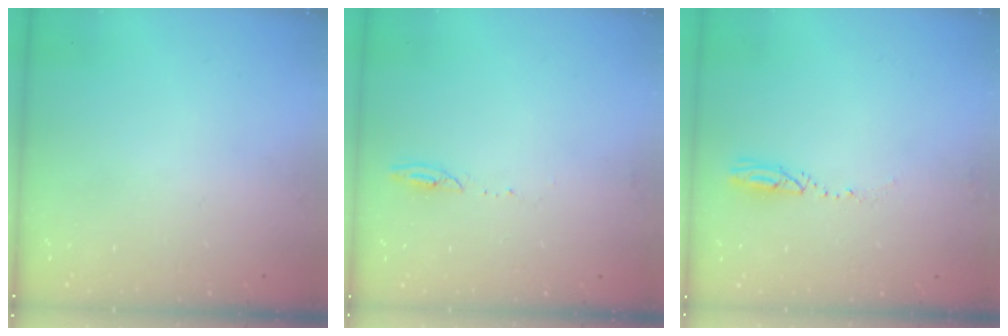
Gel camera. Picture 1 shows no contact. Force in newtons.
{"total": 3.9, "press": 3.8, "slide": 0.4}
{"total": 3.5, "press": 3.4, "slide": 0.7}